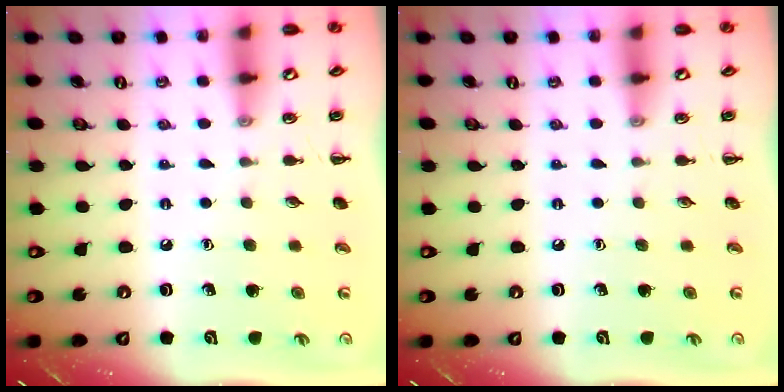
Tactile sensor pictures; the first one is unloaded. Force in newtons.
{"total": 0.0}